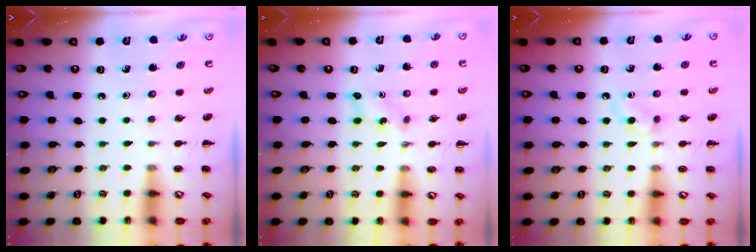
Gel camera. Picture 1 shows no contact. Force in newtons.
{"total": 2.0, "press": 2.0, "slide": 0.6}
{"total": 2.4, "press": 2.1, "slide": 1.1}